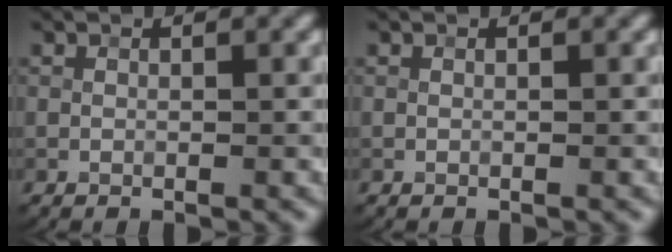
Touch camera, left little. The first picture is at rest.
{"total": 0.0}